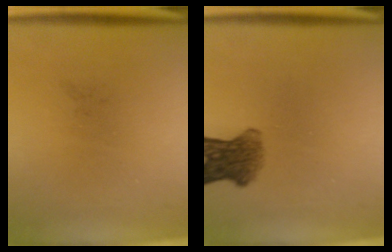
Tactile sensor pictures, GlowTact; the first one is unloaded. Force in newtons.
{"total": 5.8}